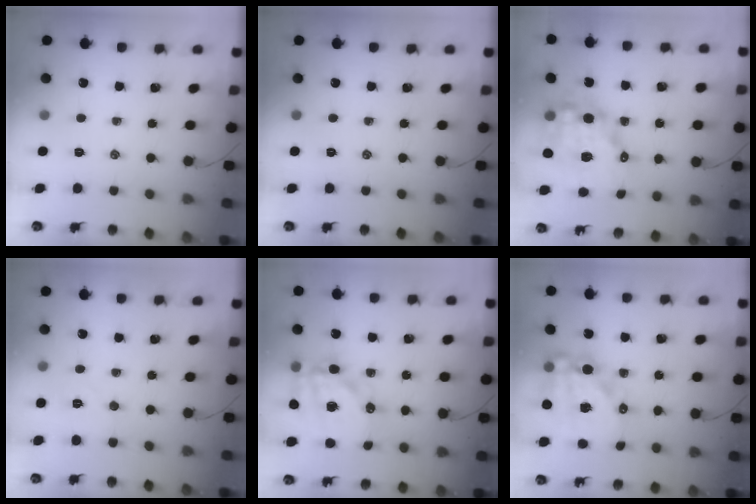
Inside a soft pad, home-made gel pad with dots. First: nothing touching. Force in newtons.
{"total": 0.0}
{"total": 12.1, "press": 11.7, "slide": 2.9}
{"total": 3.5, "press": 3.4, "slide": 0.8}
{"total": 16.6, "press": 16.1, "slide": 4.1}
{"total": 15.7, "press": 15.3, "slide": 3.6}